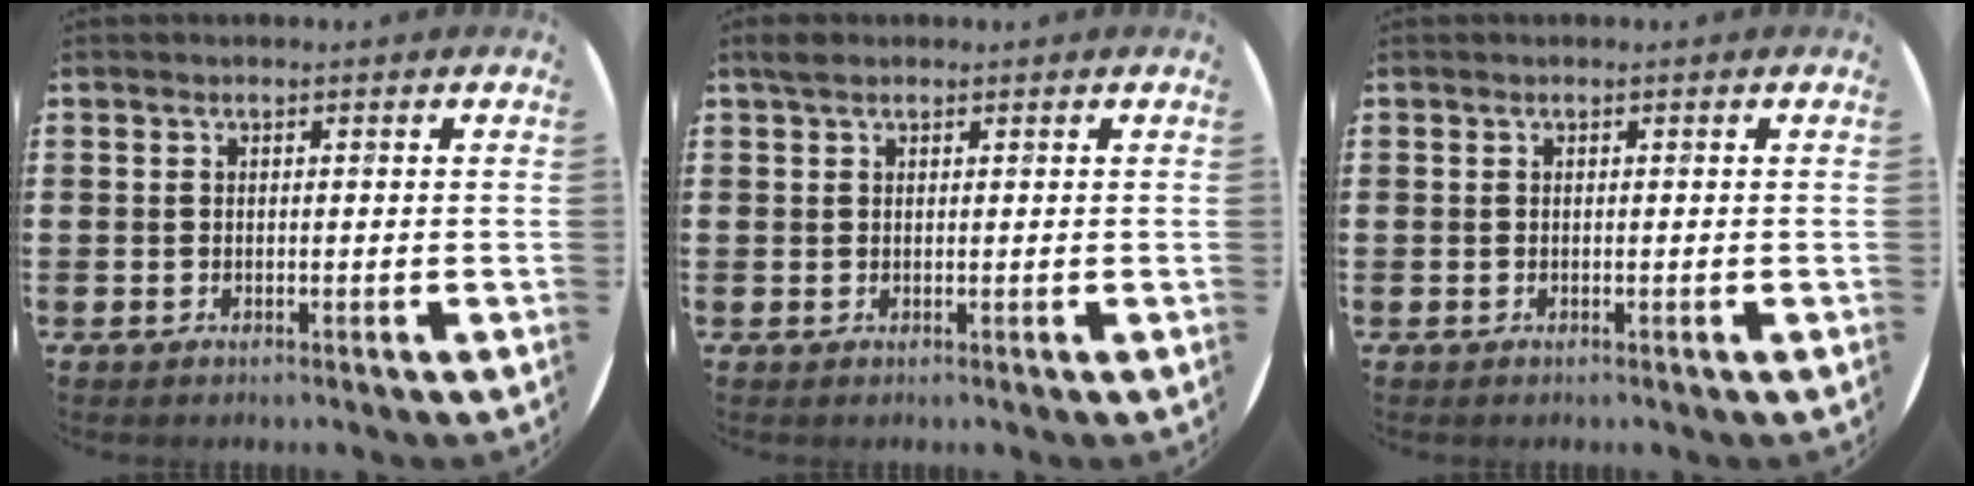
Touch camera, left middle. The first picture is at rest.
{"total": 1.2, "force": [1.0, 0.6, 0.5], "torque": [-0.003, 0.001, 0.016]}
{"total": 0.0}